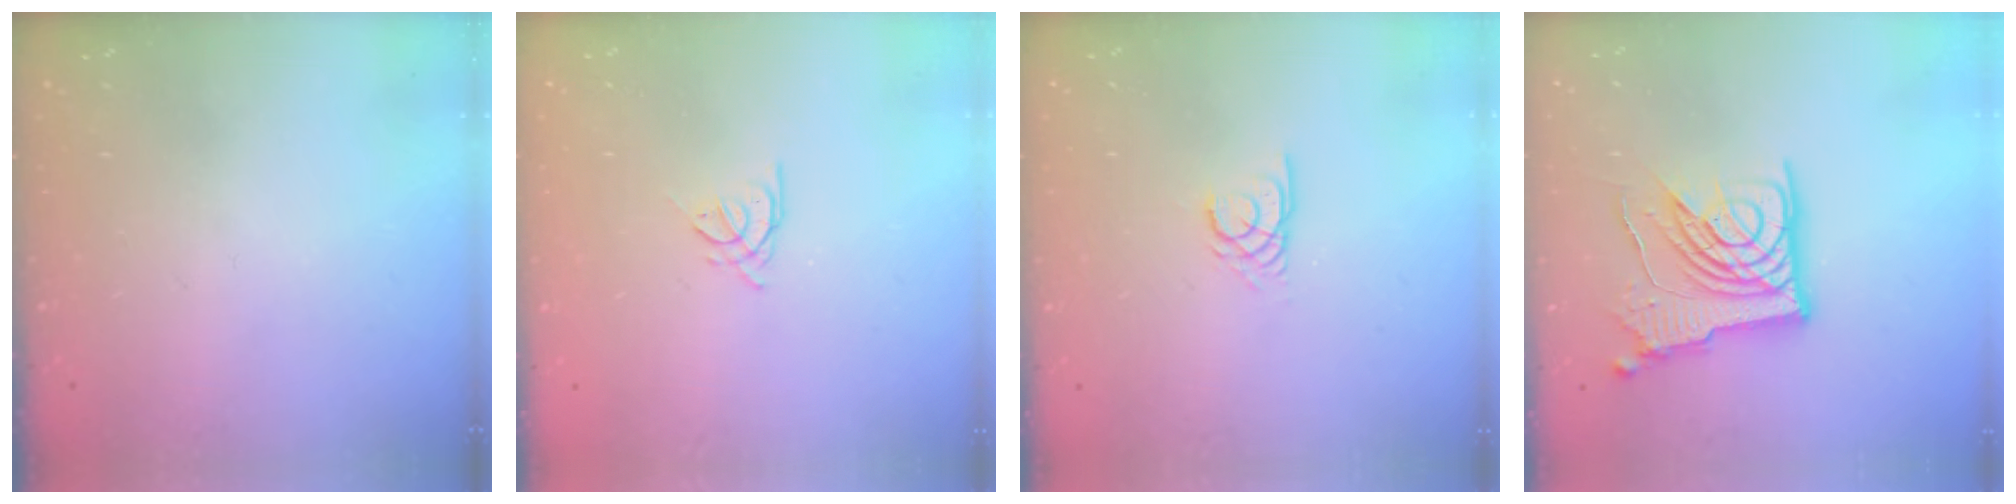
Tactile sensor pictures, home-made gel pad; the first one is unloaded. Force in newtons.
{"total": 1.9, "press": 1.8, "slide": 0.5}
{"total": 2.4, "press": 2.4, "slide": 0.2}
{"total": 14.6, "press": 14.5, "slide": 1.5}